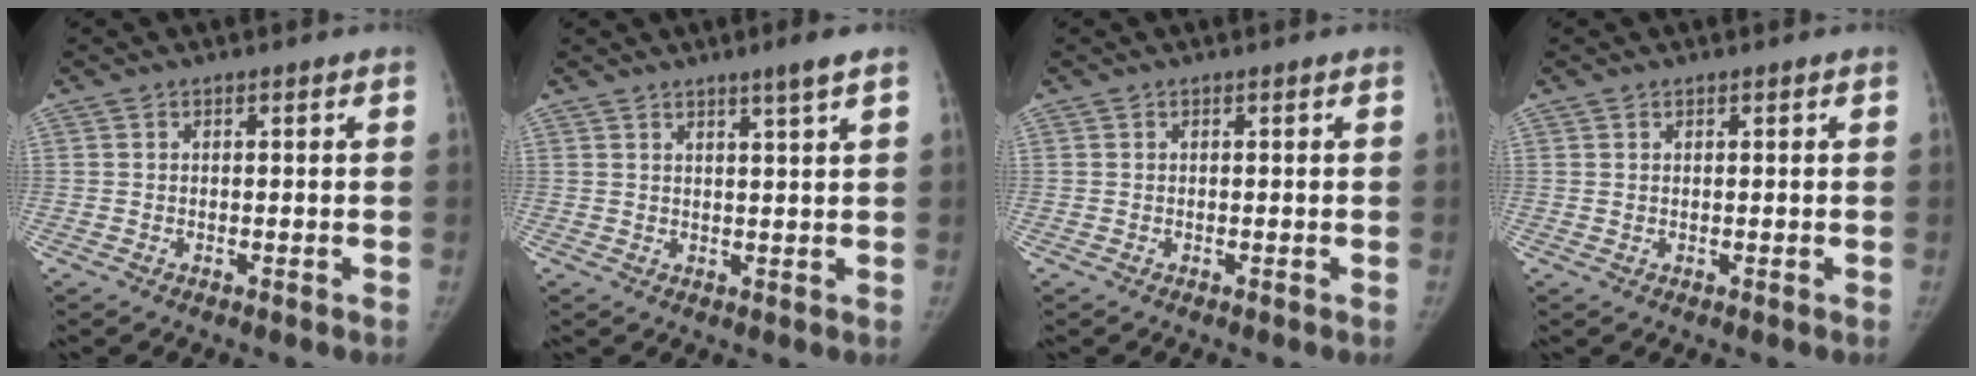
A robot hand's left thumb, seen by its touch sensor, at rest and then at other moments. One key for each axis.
{"total": 3.3, "fx": 2.2, "fy": -0.4, "fz": 2.5, "tx": -0.040, "ty": -0.015, "tz": 0.037}
{"total": 0.0}
{"total": 0.0}